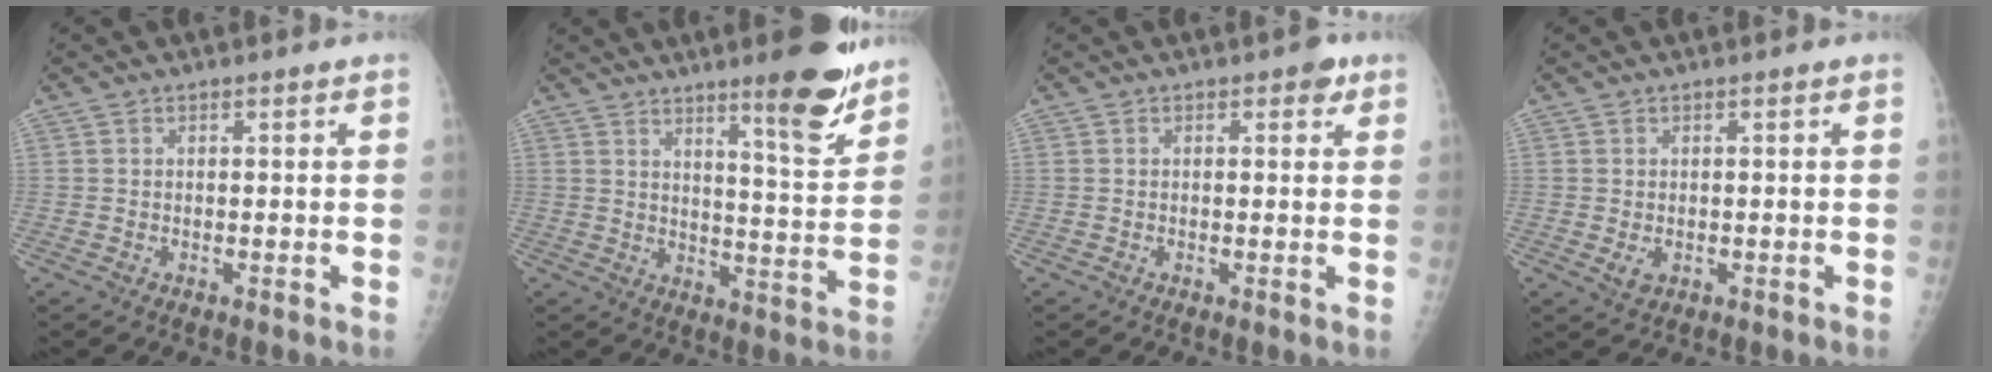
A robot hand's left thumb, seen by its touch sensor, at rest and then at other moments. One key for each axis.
{"total": 12.2, "fx": 8.6, "fy": 1.8, "fz": 8.5, "tx": -0.098, "ty": -0.065, "tz": 0.126}
{"total": 2.2, "fx": 1.1, "fy": 1.2, "fz": 1.4, "tx": -0.004, "ty": -0.001, "tz": 0.010}
{"total": 2.3, "fx": 0.0, "fy": 1.5, "fz": 1.8, "tx": -0.024, "ty": -0.006, "tz": 0.006}